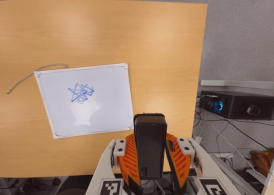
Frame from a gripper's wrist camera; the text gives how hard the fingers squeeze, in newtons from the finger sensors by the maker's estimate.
{"total": 9.8, "left": 8.2, "right": 11.5}